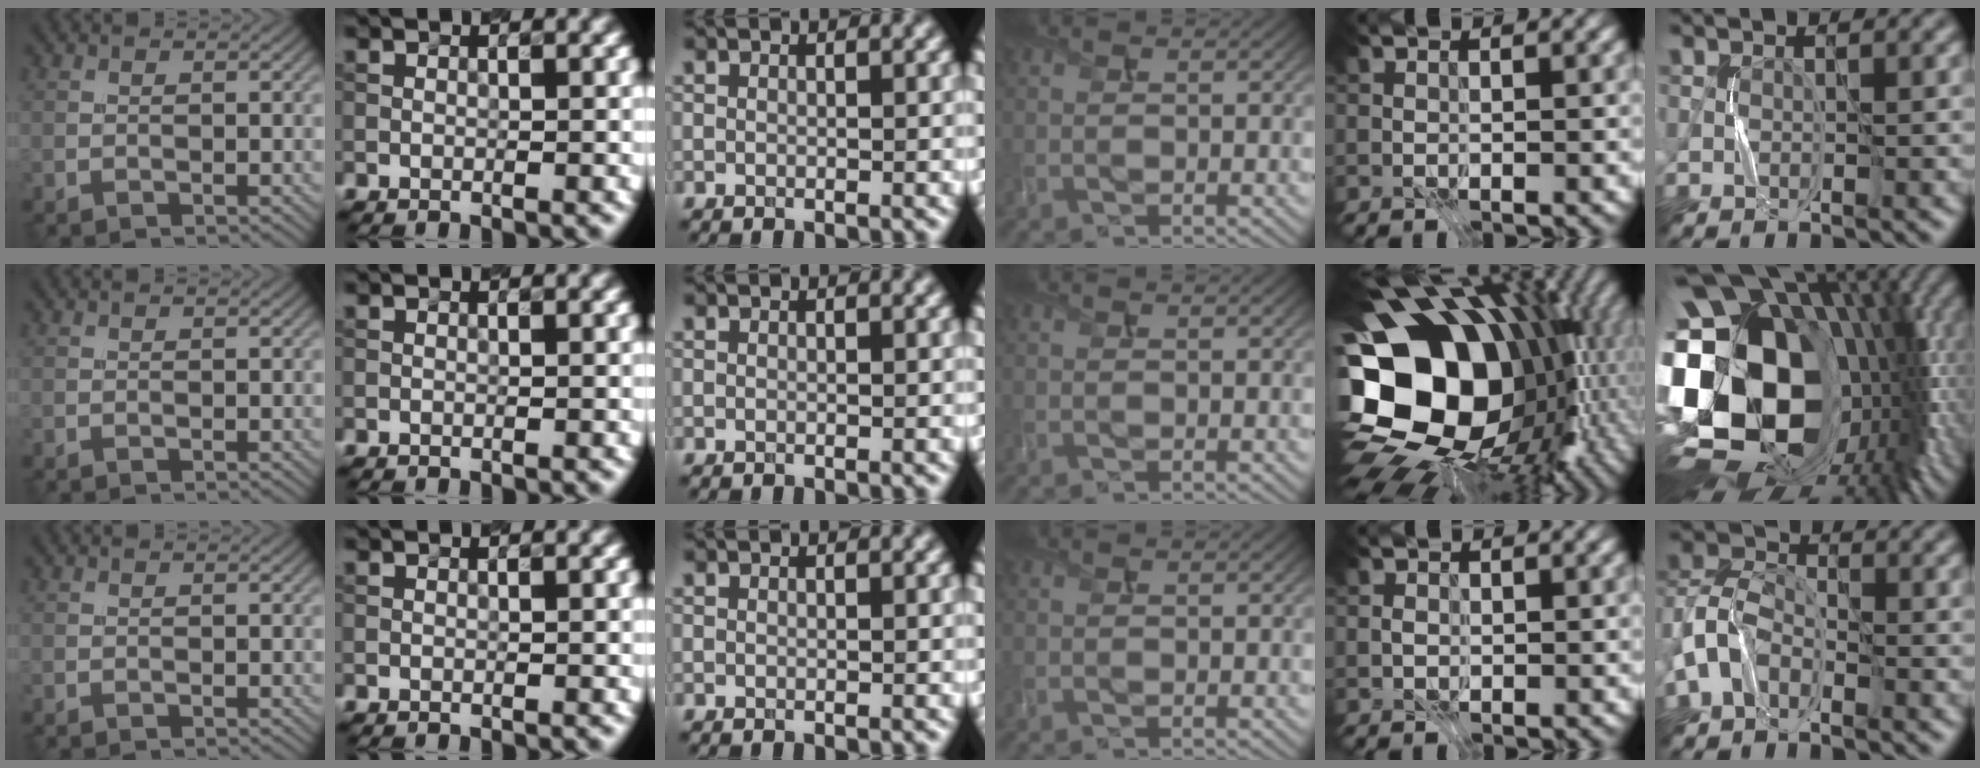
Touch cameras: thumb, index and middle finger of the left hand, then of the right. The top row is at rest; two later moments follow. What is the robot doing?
{"motion": "press", "object": "stapler"}